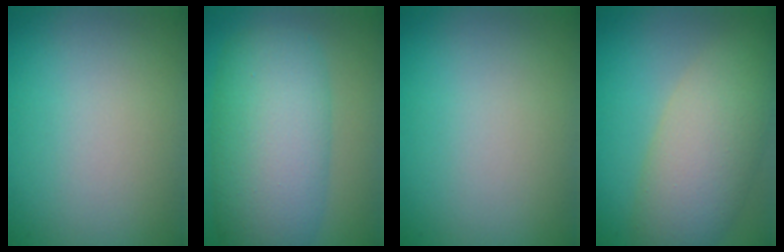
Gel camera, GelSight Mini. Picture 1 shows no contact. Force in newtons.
{"total": 9.5, "press": 9.5, "slide": 0.2}
{"total": 0.0}
{"total": 6.9, "press": 6.9, "slide": 0.5}